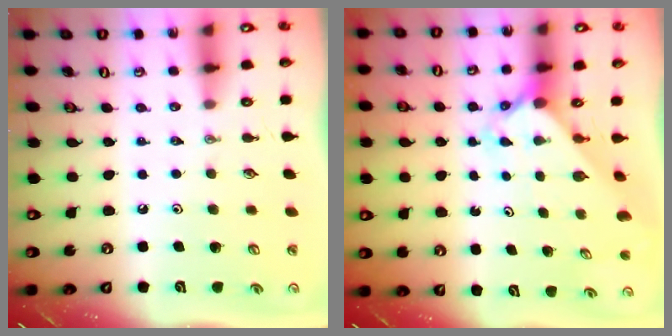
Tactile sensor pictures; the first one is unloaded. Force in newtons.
{"total": 2.4, "press": 2.3, "slide": 0.2}